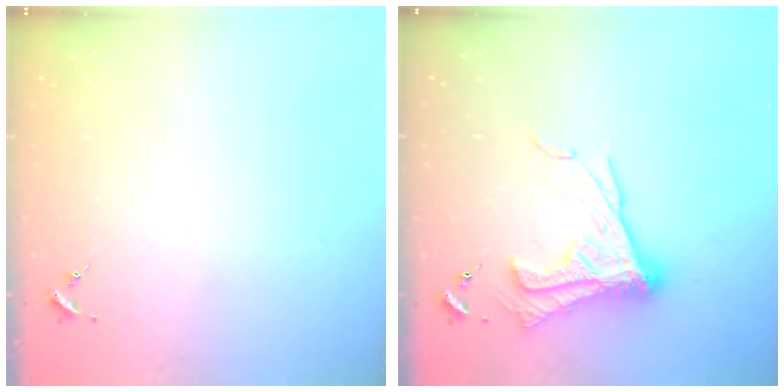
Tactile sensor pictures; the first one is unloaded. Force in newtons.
{"total": 15.8, "press": 15.7, "slide": 1.3}